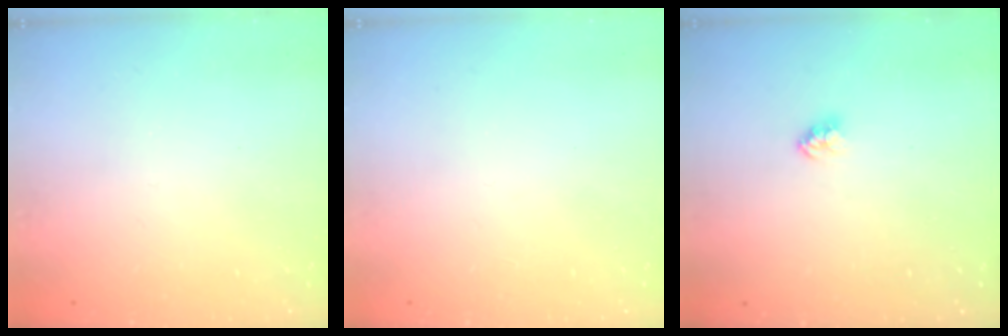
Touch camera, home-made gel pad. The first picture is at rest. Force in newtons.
{"total": 0.0}
{"total": 2.4, "press": 2.4, "slide": 0.1}